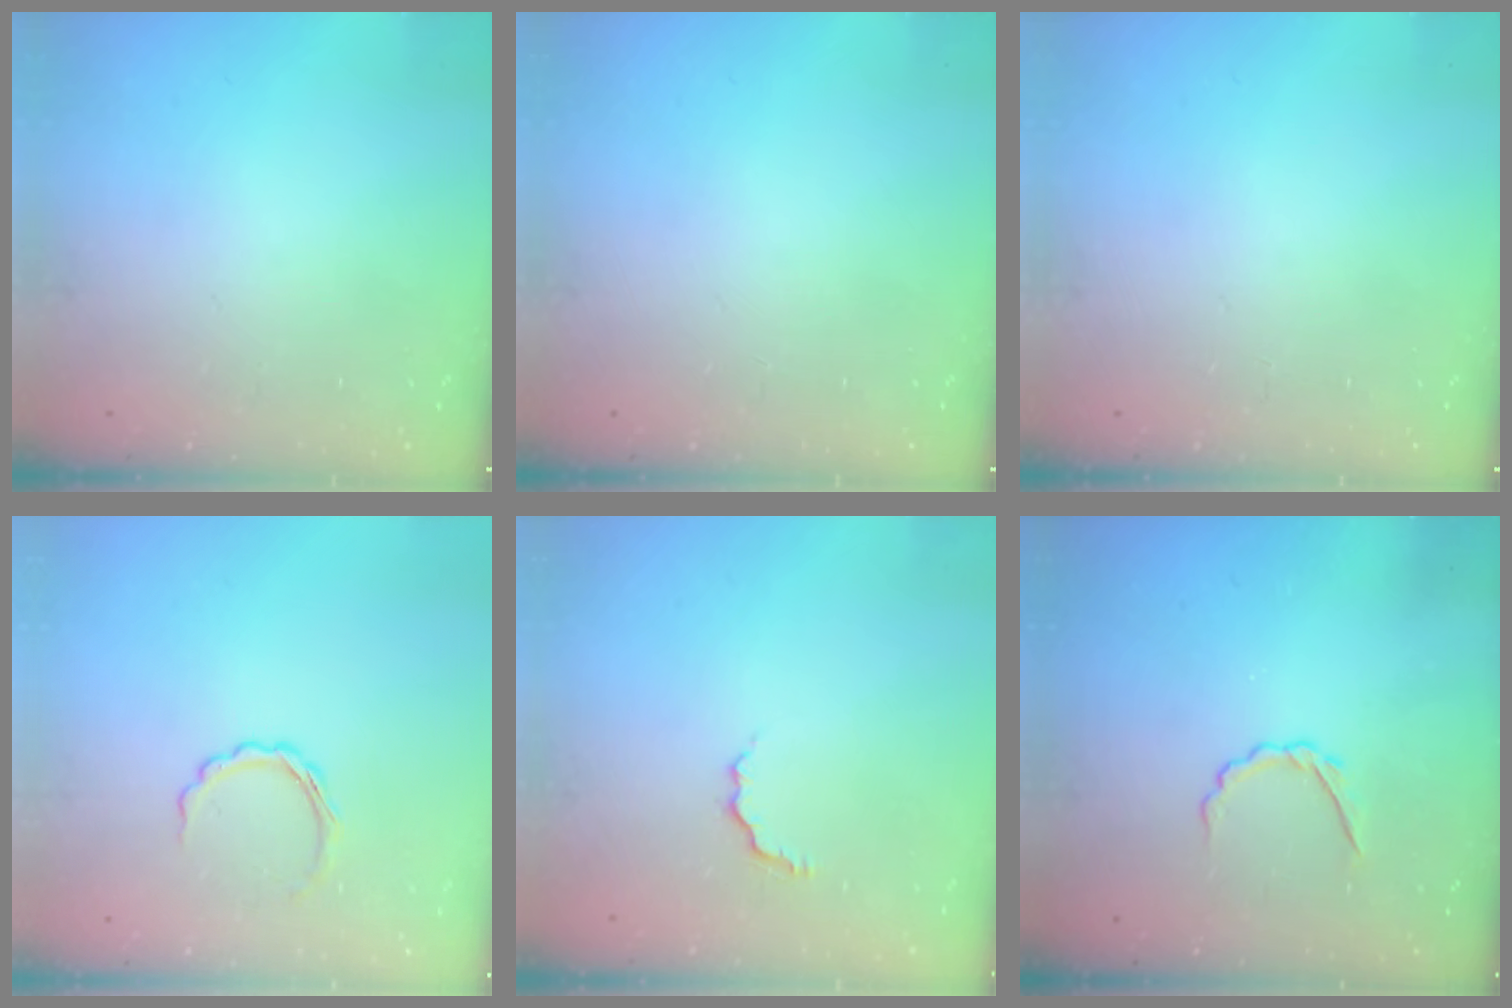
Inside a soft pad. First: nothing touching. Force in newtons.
{"total": 0.0}
{"total": 0.0}
{"total": 5.2, "press": 5.0, "slide": 1.1}
{"total": 3.2, "press": 3.1, "slide": 0.5}
{"total": 2.8, "press": 2.6, "slide": 0.8}